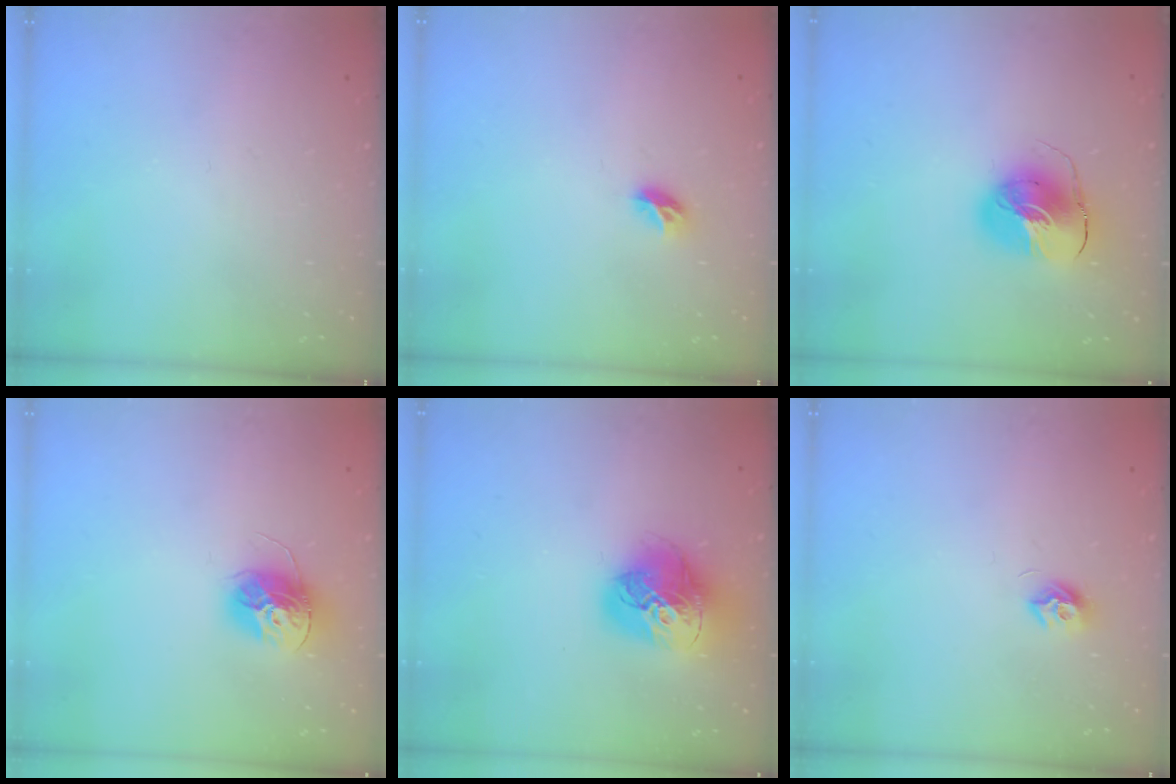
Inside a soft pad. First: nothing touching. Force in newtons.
{"total": 5.4, "press": 5.4, "slide": 0.5}
{"total": 10.6, "press": 10.5, "slide": 1.7}
{"total": 12.2, "press": 12.2, "slide": 0.4}
{"total": 17.5, "press": 17.4, "slide": 2.0}
{"total": 7.6, "press": 7.6, "slide": 0.8}